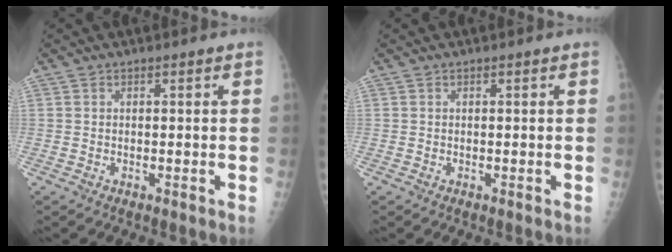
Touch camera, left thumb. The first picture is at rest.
{"total": 0.0}